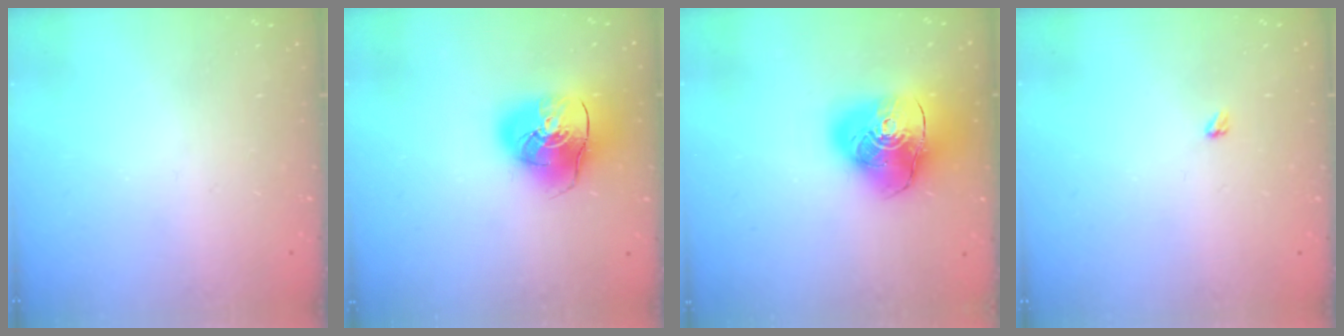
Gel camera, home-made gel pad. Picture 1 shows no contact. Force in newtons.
{"total": 16.2, "press": 16.0, "slide": 2.6}
{"total": 18.0, "press": 17.8, "slide": 2.4}
{"total": 2.4, "press": 2.4, "slide": 0.4}